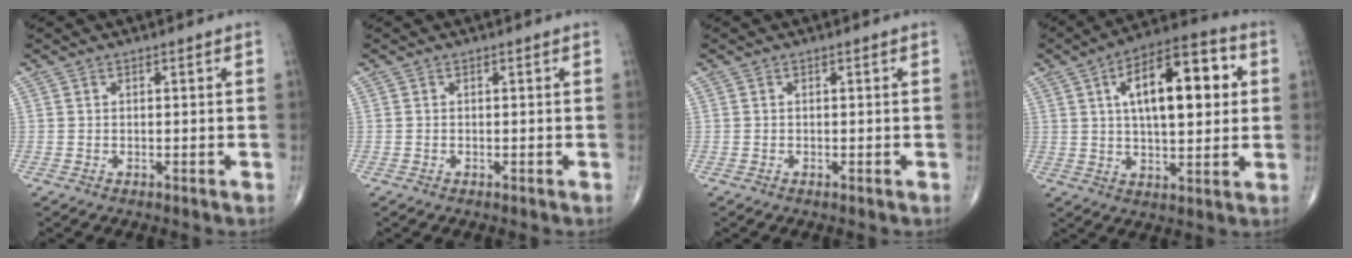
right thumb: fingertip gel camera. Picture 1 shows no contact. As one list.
[{"total": 0.0}, {"total": 0.0}, {"total": 18.0, "force": [4.2, 7.9, 15.6], "torque": [-0.218, 0.013, 0.059]}]